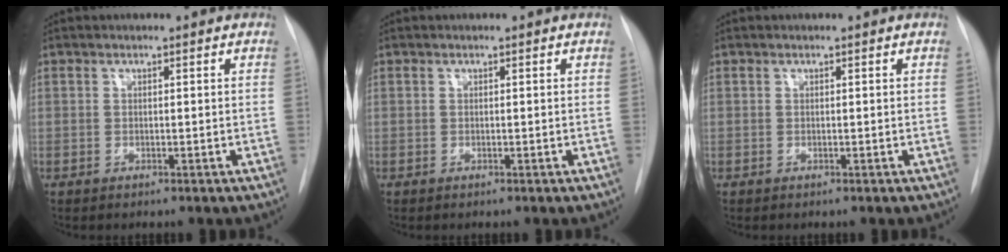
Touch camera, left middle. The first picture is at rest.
{"total": 0.0}
{"total": 0.0}